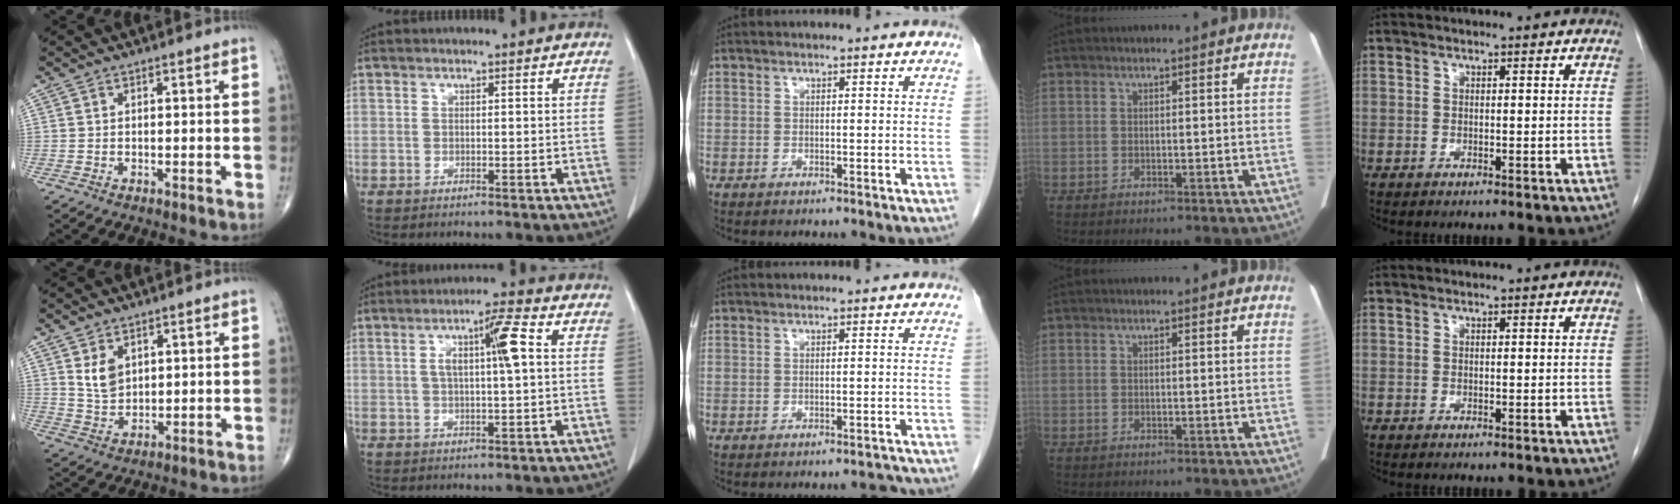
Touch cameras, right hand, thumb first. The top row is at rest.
{"thumb": {"total": 5.1, "force": [2.1, 3.4, 3.2], "torque": [-0.046, -0.016, 0.047]}, "index": {"total": 6.5, "force": [1.2, 0.8, 6.3], "torque": [-0.108, 0.014, 0.018]}, "middle": {"total": 1.9, "force": [-1.9, -0.2, 0.1], "torque": [0.005, -0.002, -0.022]}}